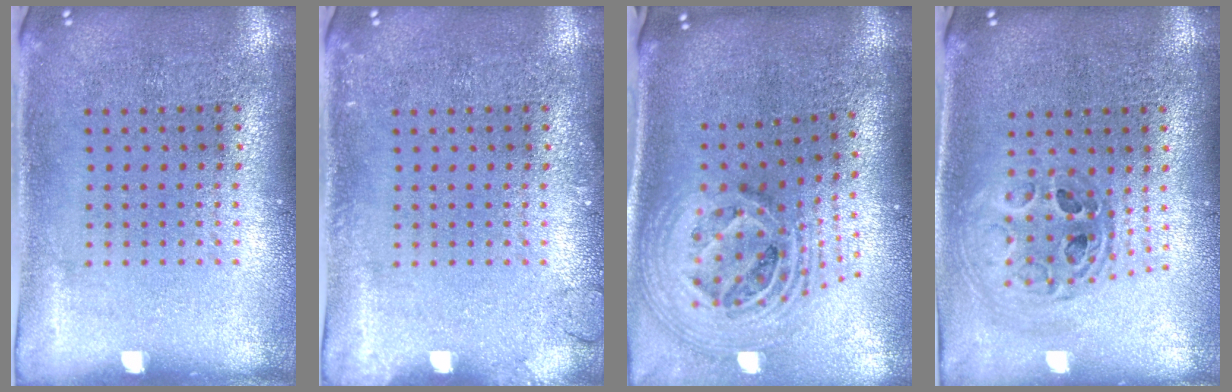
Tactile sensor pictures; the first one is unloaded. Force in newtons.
{"total": 1.2, "press": 1.2, "slide": 0.2}
{"total": 2.8, "press": 2.0, "slide": 1.9}
{"total": 0.9, "press": 0.9, "slide": 0.2}